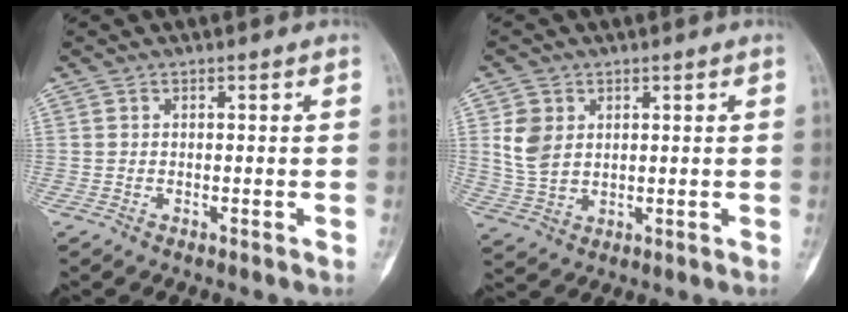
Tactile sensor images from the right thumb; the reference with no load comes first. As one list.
[{"total": 6.6, "force": [1.9, 5.0, 3.8], "torque": [-0.060, -0.006, 0.045]}]